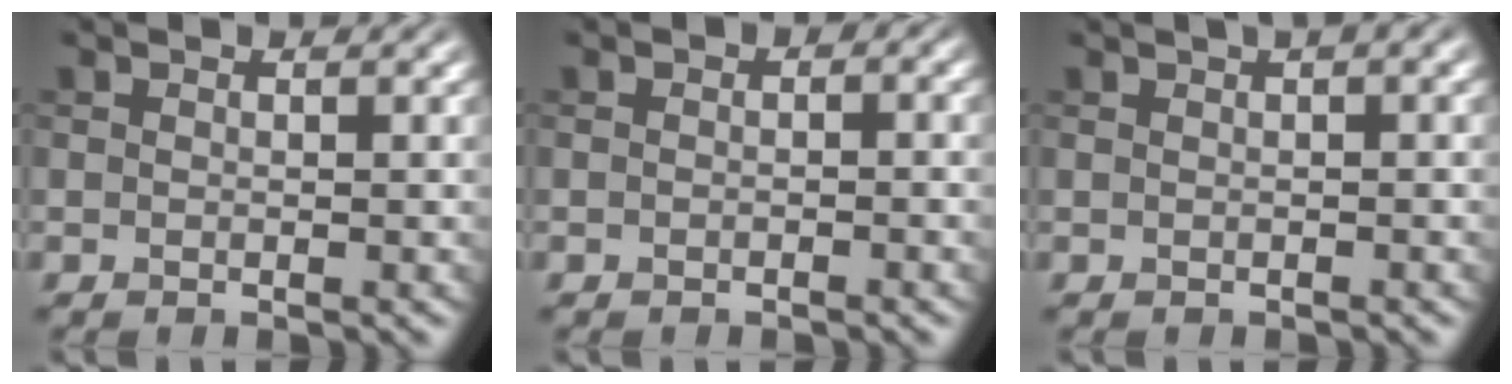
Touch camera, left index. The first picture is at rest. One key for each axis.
{"total": 0.9, "fx": -0.3, "fy": 0.5, "fz": 0.7, "tx": -0.010, "ty": 0.000, "tz": -0.005}
{"total": 3.6, "fx": 1.6, "fy": 1.4, "fz": 2.9, "tx": -0.017, "ty": 0.018, "tz": 0.007}